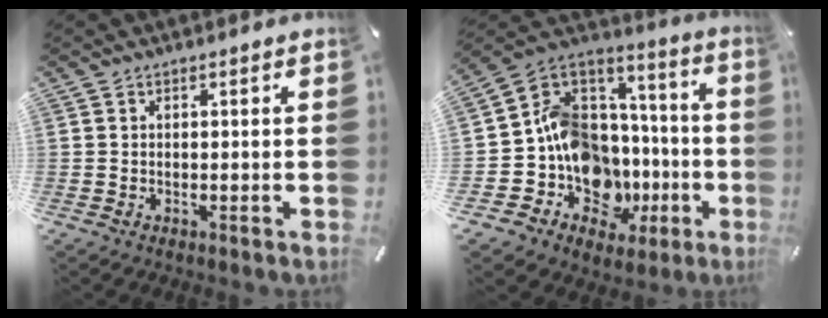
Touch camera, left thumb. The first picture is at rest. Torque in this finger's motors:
{"motor_torque": [0.99, 1.29, 1.49, 1.29, 0.22]}